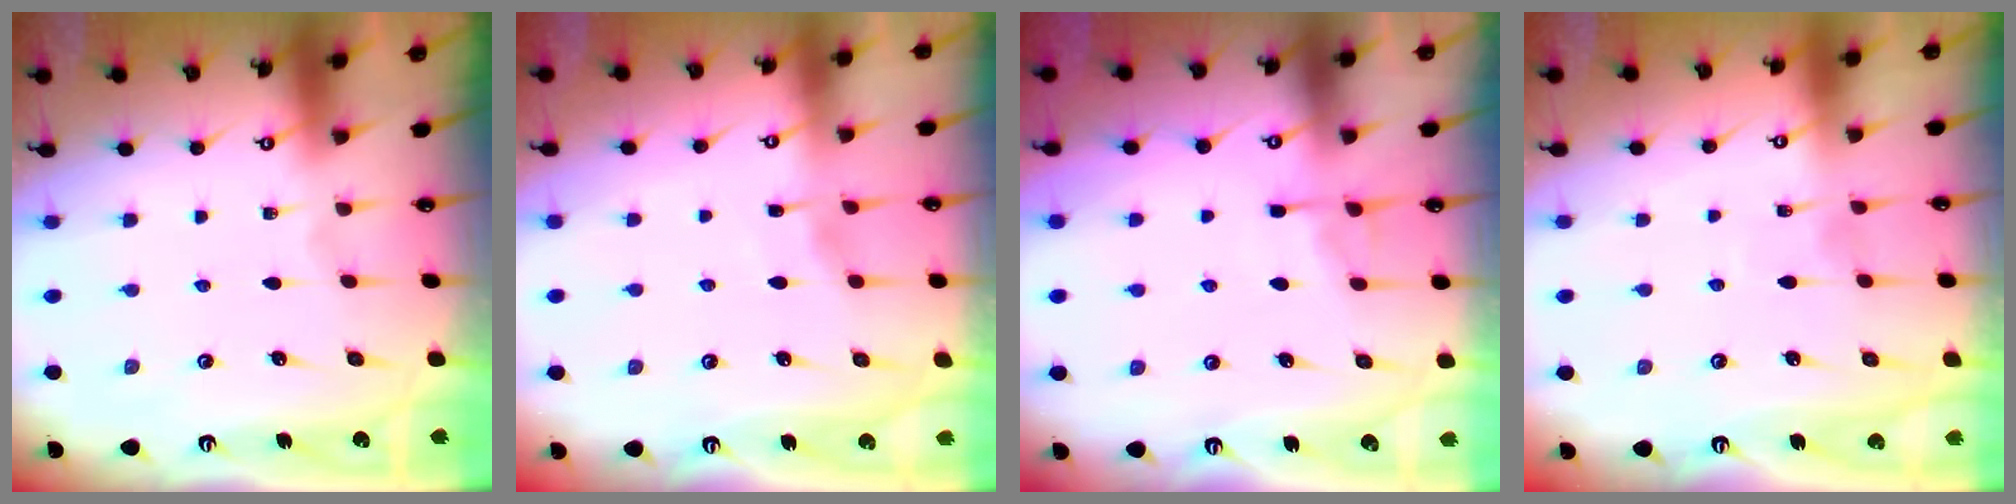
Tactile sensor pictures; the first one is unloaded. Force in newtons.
{"total": 3.5, "press": 3.5, "slide": 0.4}
{"total": 4.7, "press": 4.7, "slide": 0.7}
{"total": 7.1, "press": 7.0, "slide": 0.8}